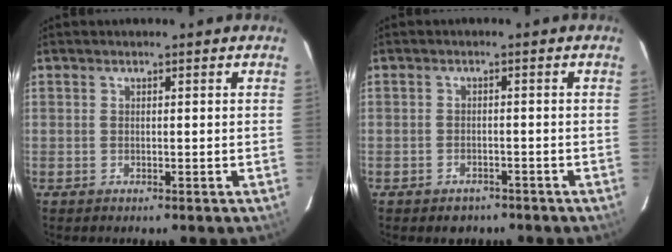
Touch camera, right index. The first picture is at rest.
{"total": 3.4, "force": [-2.4, 2.3, 0.6], "torque": [-0.018, 0.004, -0.031]}